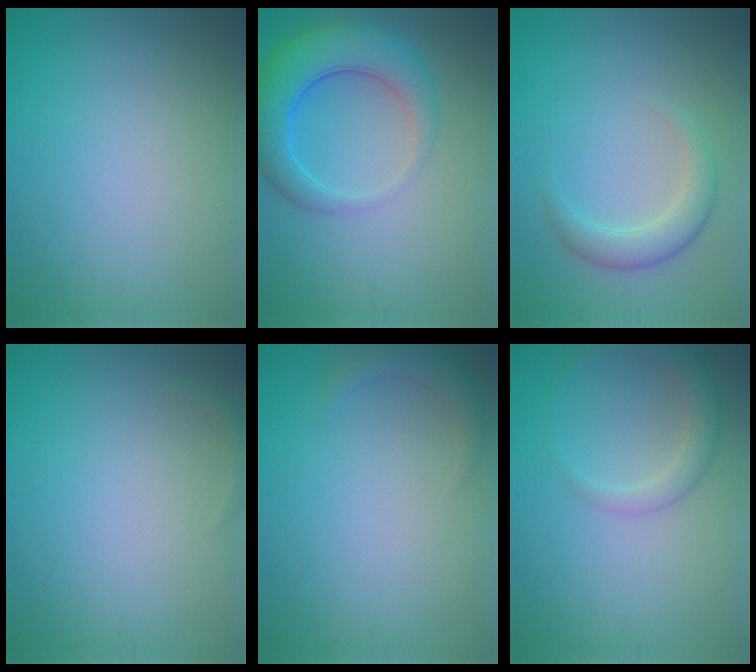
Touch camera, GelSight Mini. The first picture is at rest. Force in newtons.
{"total": 6.4, "press": 6.4, "slide": 0.3}
{"total": 2.7, "press": 2.7, "slide": 0.2}
{"total": 0.6, "press": 0.6, "slide": 0.1}
{"total": 1.7, "press": 1.7, "slide": 0.1}
{"total": 2.5, "press": 2.5, "slide": 0.1}